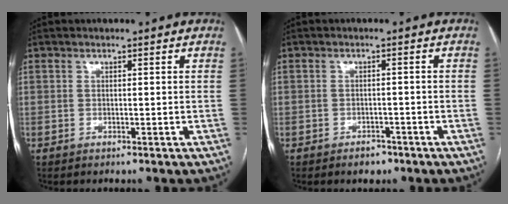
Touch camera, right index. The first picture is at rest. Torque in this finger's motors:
{"motor_torque": [-0.14, 0.00, -0.14, -0.04]}